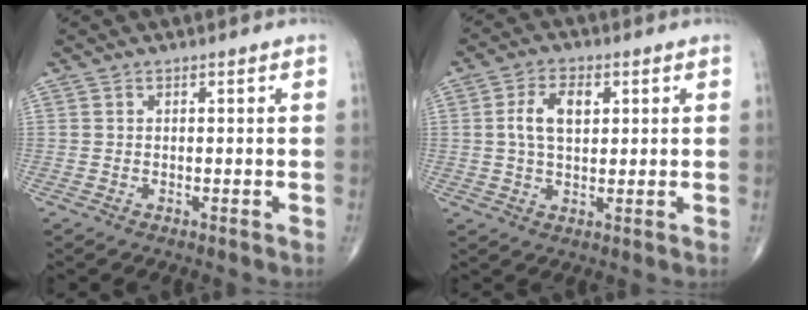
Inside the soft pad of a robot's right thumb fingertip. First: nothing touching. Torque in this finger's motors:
{"motor_torque": [0.16, 0.18, 0.61, 0.11, 0.09]}